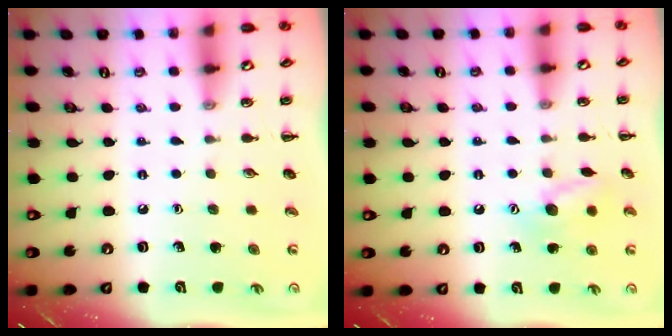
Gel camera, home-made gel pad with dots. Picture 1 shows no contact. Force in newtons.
{"total": 10.1, "press": 10.1, "slide": 0.6}